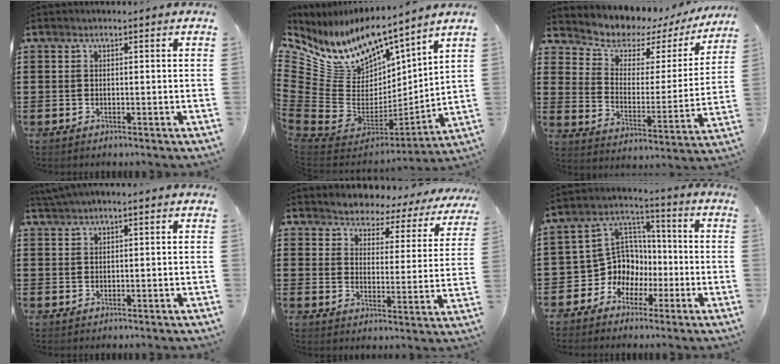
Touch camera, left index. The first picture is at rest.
{"total": 9.4, "force": [6.9, 5.4, 3.5], "torque": [-0.134, -0.081, 0.119]}
{"total": 5.1, "force": [4.4, 2.5, 0.6], "torque": [-0.047, -0.035, 0.073]}
{"total": 1.5, "force": [1.2, 0.0, 0.8], "torque": [-0.017, -0.001, 0.024]}
{"total": 3.6, "force": [3.5, 0.6, -0.4], "torque": [-0.019, -0.031, 0.055]}
{"total": 8.3, "force": [-2.0, 7.9, 1.5], "torque": [-0.071, 0.000, -0.036]}